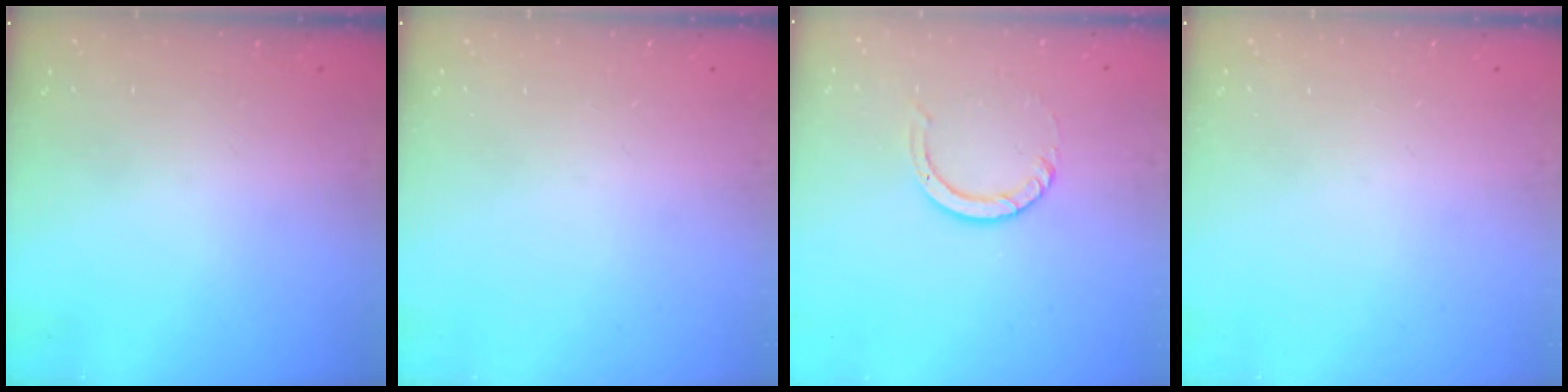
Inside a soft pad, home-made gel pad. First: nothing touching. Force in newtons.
{"total": 0.0}
{"total": 3.6, "press": 3.6, "slide": 0.4}
{"total": 0.0}